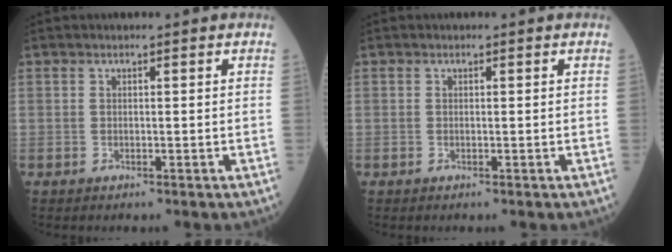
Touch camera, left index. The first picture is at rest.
{"total": 0.0}